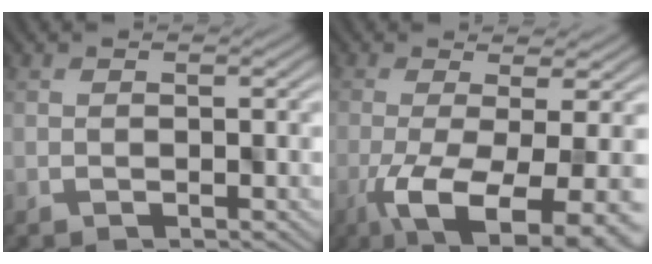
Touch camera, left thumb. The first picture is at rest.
{"total": 11.8, "force": [-5.2, 3.6, 10.0], "torque": [-0.169, -0.024, -0.071]}